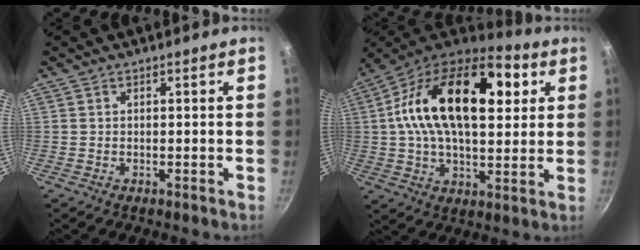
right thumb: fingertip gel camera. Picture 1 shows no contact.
{"total": 25.9, "force": [6.3, 14.6, 20.4], "torque": [-0.328, 0.011, 0.082]}